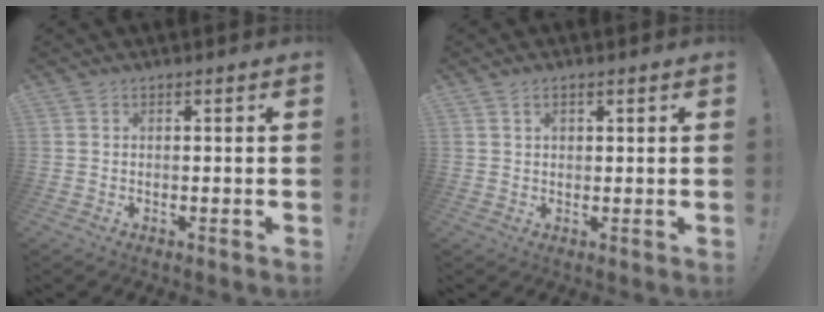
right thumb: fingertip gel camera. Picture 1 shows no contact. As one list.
[{"total": 2.1, "force": [0.9, 1.4, 1.2], "torque": [-0.010, -0.002, 0.013]}]